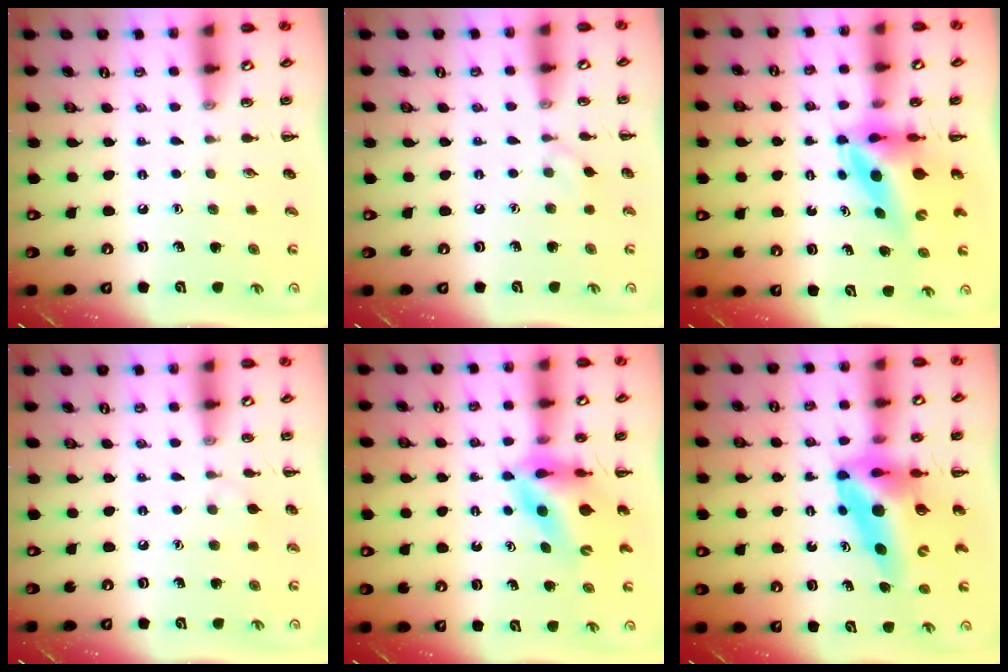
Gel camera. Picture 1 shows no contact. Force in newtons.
{"total": 4.4, "press": 4.1, "slide": 1.7}
{"total": 5.4, "press": 5.1, "slide": 1.9}
{"total": 4.7, "press": 4.4, "slide": 1.6}
{"total": 9.4, "press": 9.0, "slide": 2.7}
{"total": 14.9, "press": 14.1, "slide": 4.9}